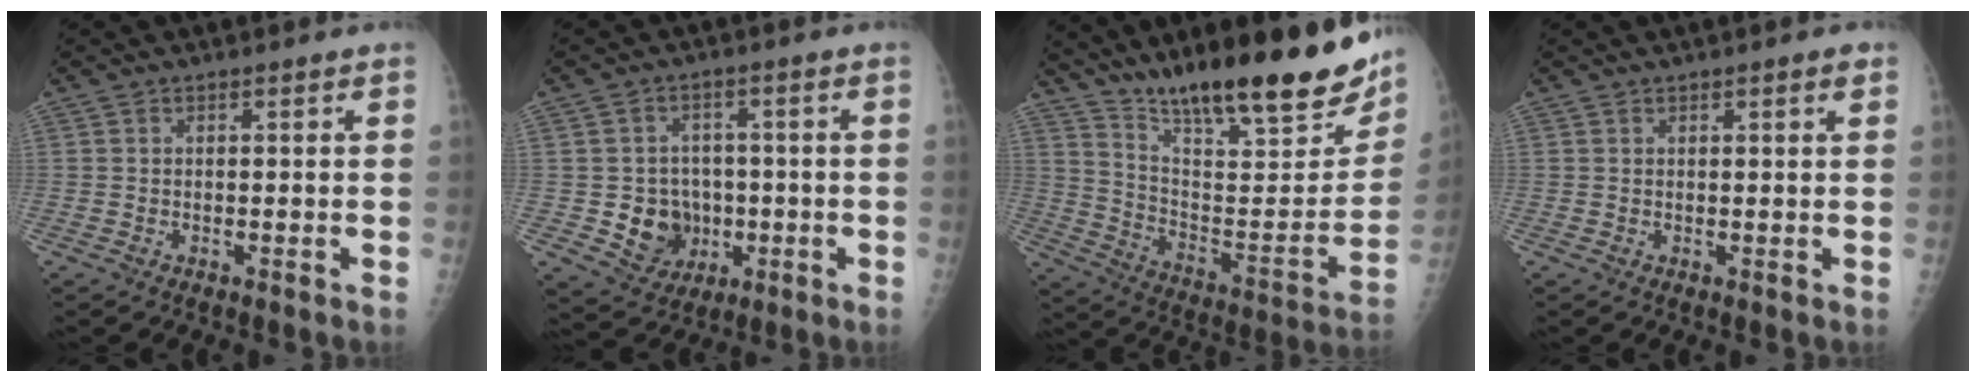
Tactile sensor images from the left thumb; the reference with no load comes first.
{"total": 8.8, "force": [-1.4, 7.9, 3.6], "torque": [-0.021, 0.007, -0.012]}
{"total": 27.4, "force": [19.8, 6.0, 18.0], "torque": [-0.248, -0.083, 0.310]}
{"total": 1.5, "force": [0.9, 0.3, 1.2], "torque": [-0.017, -0.003, 0.011]}